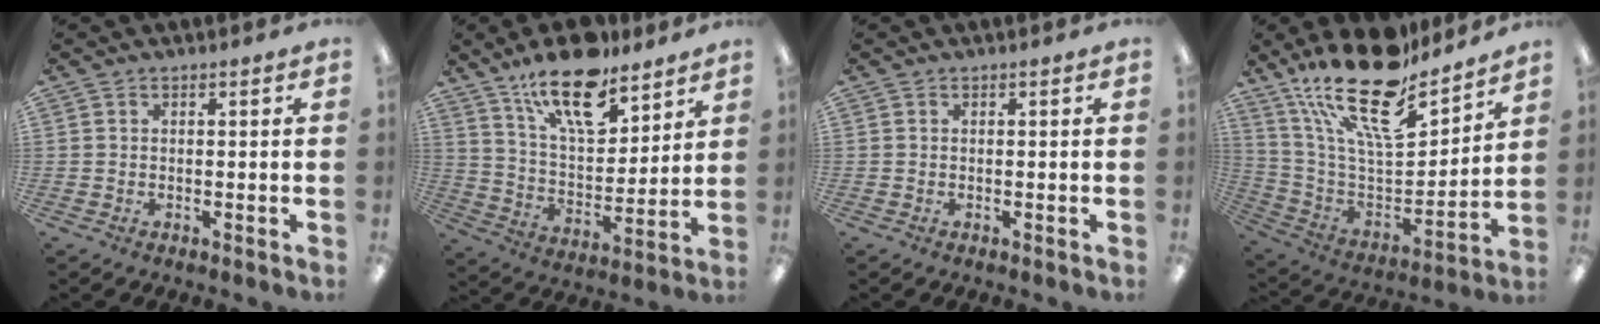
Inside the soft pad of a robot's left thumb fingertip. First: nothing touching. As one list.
[{"total": 17.8, "force": [12.8, 7.1, 10.1], "torque": [-0.171, -0.069, 0.220]}, {"total": 0.0}, {"total": 23.6, "force": [17.1, 8.2, 14.0], "torque": [-0.261, -0.111, 0.299]}]